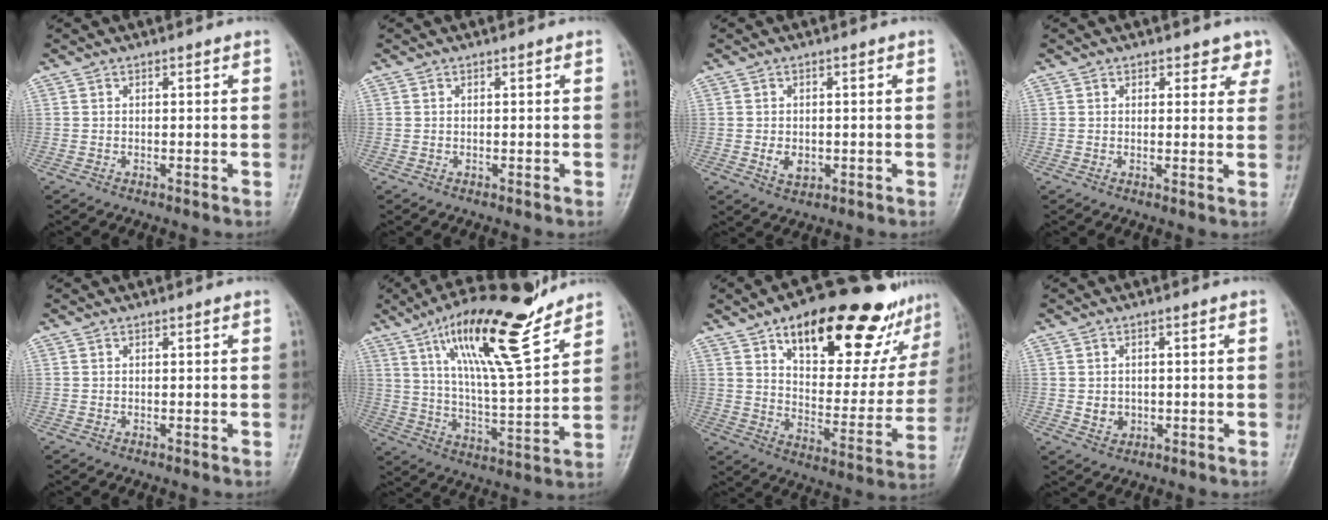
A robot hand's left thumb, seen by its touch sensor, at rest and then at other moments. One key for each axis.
{"total": 0.0}
{"total": 3.3, "fx": -0.6, "fy": 2.4, "fz": 2.2, "tx": -0.031, "ty": -0.001, "tz": -0.004}
{"total": 3.3, "fx": 2.4, "fy": 2.2, "fz": 0.9, "tx": 0.026, "ty": -0.011, "tz": 0.025}
{"total": 0.0}
{"total": 18.8, "fx": 12.5, "fy": 3.7, "fz": 13.6, "tx": -0.211, "ty": -0.064, "tz": 0.218}
{"total": 28.1, "fx": 17.1, "fy": 11.6, "fz": 19.1, "tx": -0.223, "ty": -0.042, "tz": 0.255}
{"total": 2.9, "fx": -0.2, "fy": 2.5, "fz": 1.3, "tx": -0.010, "ty": 0.000, "tz": 0.005}